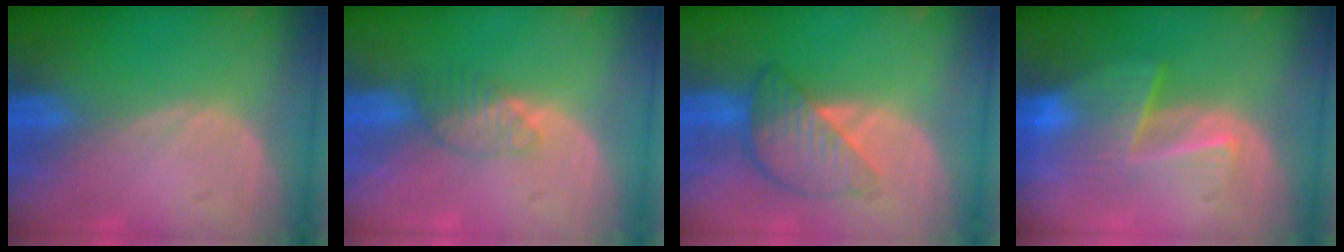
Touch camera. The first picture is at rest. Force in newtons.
{"total": 3.5, "press": 3.2, "slide": 1.4}
{"total": 6.3, "press": 6.3, "slide": 0.3}
{"total": 6.7, "press": 6.4, "slide": 2.0}